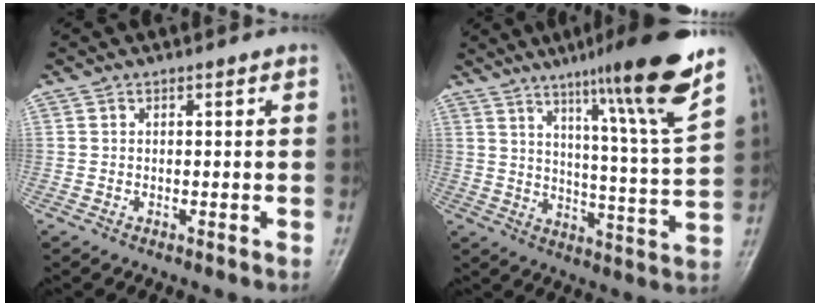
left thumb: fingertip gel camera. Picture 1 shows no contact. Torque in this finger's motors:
{"motor_torque": [1.20, -0.05, 1.40, -1.37, 0.33]}